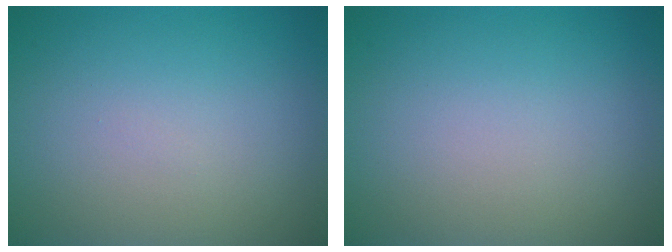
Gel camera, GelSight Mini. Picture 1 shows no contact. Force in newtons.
{"total": 0.0}